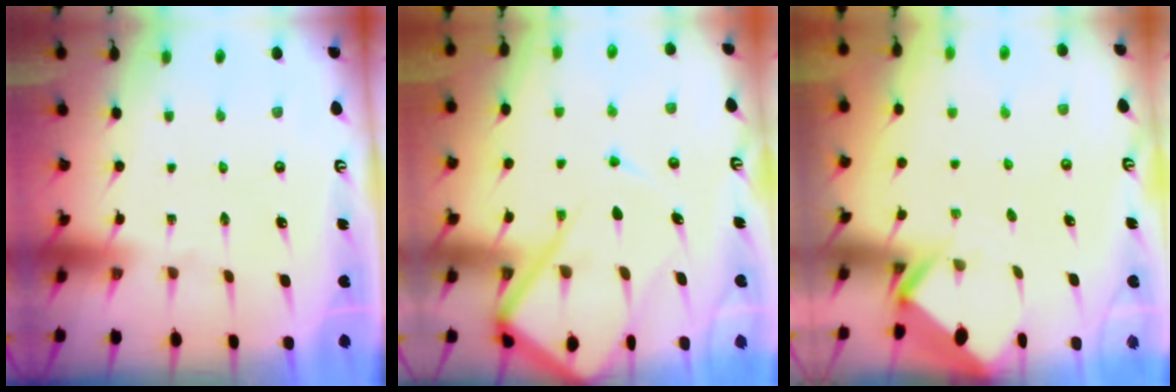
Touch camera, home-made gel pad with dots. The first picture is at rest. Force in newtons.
{"total": 16.0, "press": 15.9, "slide": 1.5}
{"total": 2.8, "press": 2.8, "slide": 0.2}